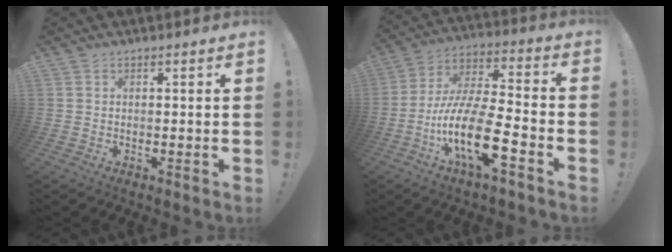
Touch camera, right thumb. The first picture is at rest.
{"total": 20.8, "force": [-8.2, 6.4, 18.0], "torque": [-0.350, 0.032, -0.137]}